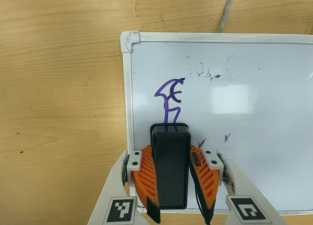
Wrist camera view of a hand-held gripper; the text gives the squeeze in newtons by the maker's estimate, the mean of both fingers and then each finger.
{"total": 12.5, "left": 13.3, "right": 11.6}